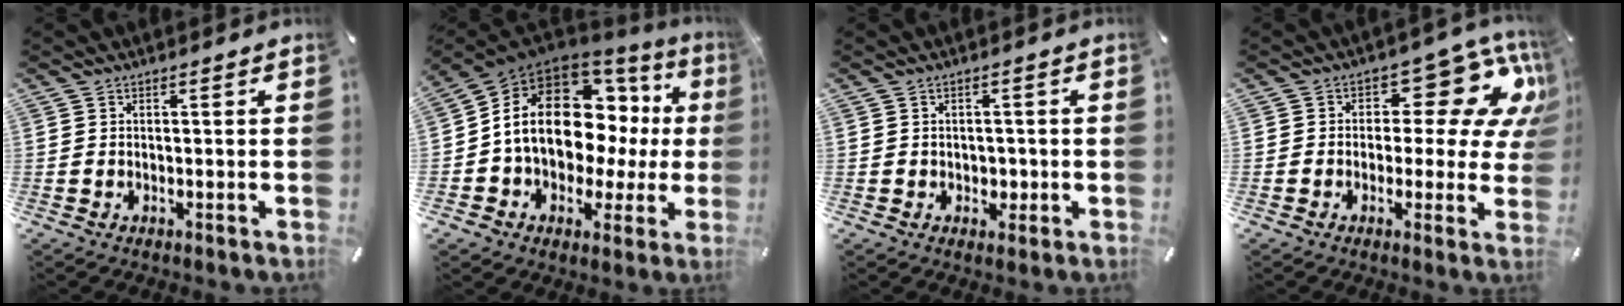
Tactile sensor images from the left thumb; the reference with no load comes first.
{"total": 16.3, "force": [3.5, 11.1, 11.4], "torque": [-0.196, -0.028, 0.059]}
{"total": 2.3, "force": [-0.2, 2.2, 0.9], "torque": [-0.002, -0.003, -0.011]}
{"total": 14.0, "force": [5.2, 8.0, 10.3], "torque": [-0.129, -0.032, 0.085]}